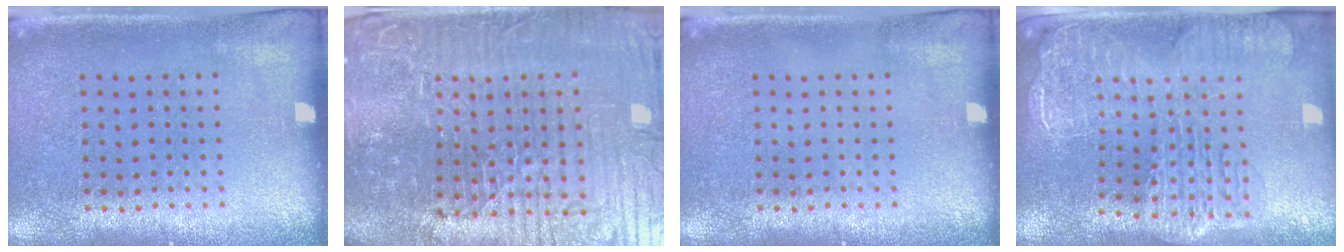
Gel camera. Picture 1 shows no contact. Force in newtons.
{"total": 7.9, "press": 7.0, "slide": 3.6}
{"total": 0.0}
{"total": 2.9, "press": 2.4, "slide": 1.7}